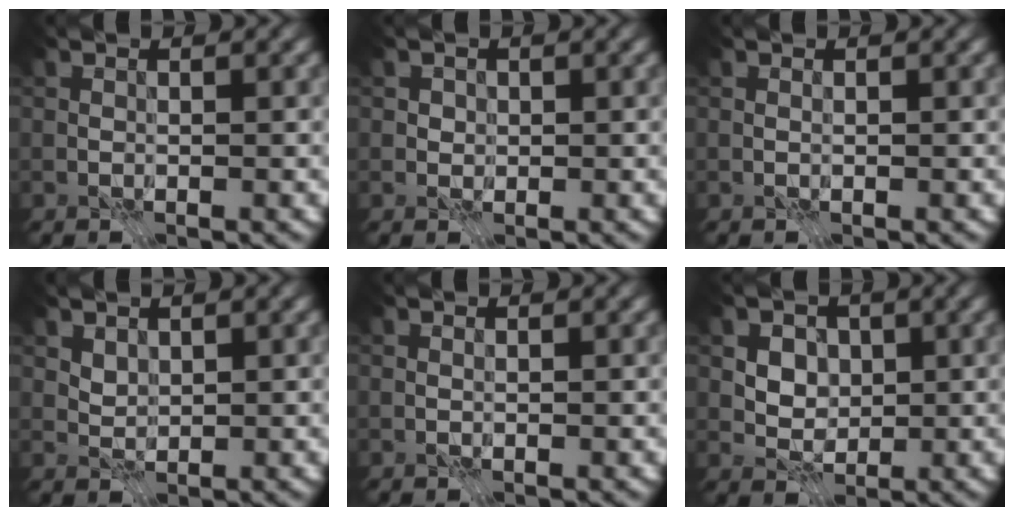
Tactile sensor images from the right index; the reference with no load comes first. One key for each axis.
{"total": 0.9, "fx": 0.3, "fy": 0.9, "fz": 0.2, "tx": 0.001, "ty": -0.002, "tz": 0.002}
{"total": 0.0}
{"total": 1.5, "fx": 1.0, "fy": 0.9, "fz": 0.6, "tx": -0.016, "ty": -0.001, "tz": 0.023}
{"total": 0.0}
{"total": 4.7, "fx": 1.6, "fy": 3.6, "fz": 2.5, "tx": -0.044, "ty": 0.007, "tz": 0.026}